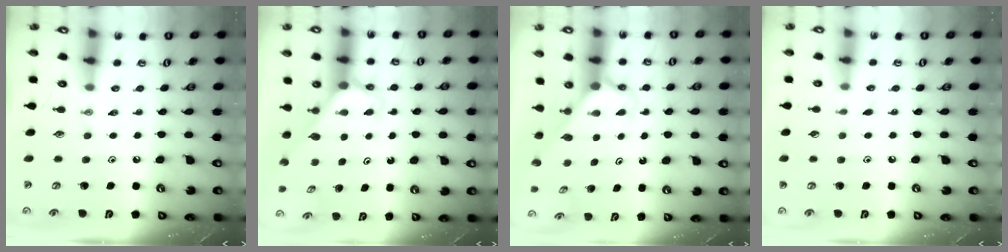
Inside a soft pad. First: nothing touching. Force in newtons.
{"total": 2.5, "press": 2.5, "slide": 0.2}
{"total": 2.5, "press": 2.5, "slide": 0.1}
{"total": 2.2, "press": 2.2, "slide": 0.3}